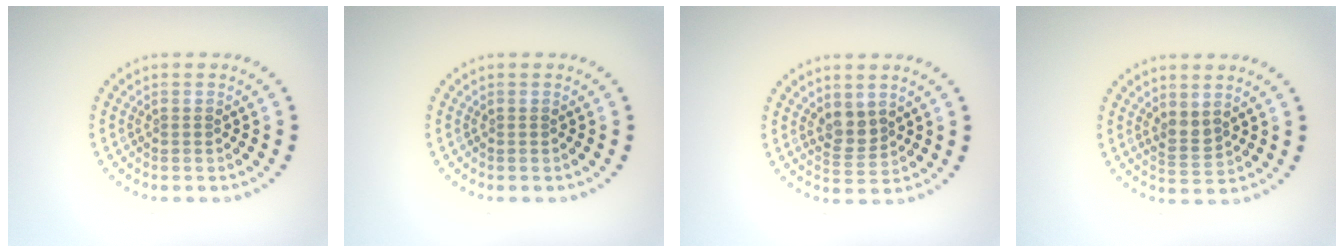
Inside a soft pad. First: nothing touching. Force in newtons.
{"total": 0.0}
{"total": 2.1, "press": 1.8, "slide": 1.1}
{"total": 1.7, "press": 1.4, "slide": 0.9}